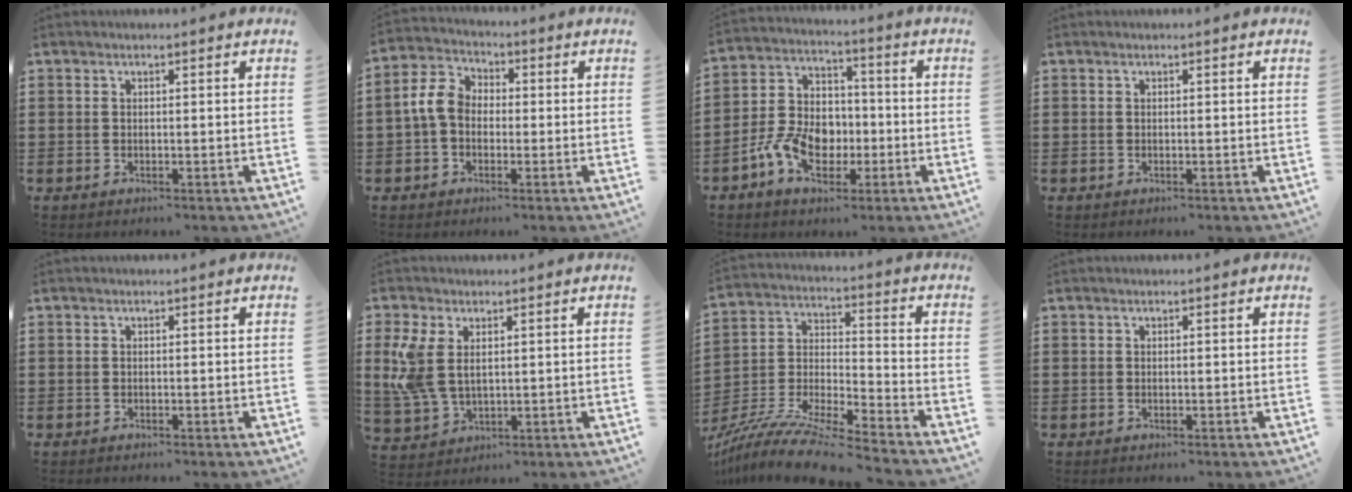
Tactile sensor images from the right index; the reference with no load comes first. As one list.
[{"total": 6.1, "force": [-0.6, 4.5, 4.1], "torque": [-0.111, 0.006, -0.021]}, {"total": 9.2, "force": [-2.8, 6.9, 5.5], "torque": [-0.127, 0.012, -0.052]}, {"total": 0.0}, {"total": 0.0}, {"total": 5.5, "force": [1.4, 3.4, 4.0], "torque": [-0.109, 0.000, 0.022]}, {"total": 9.7, "force": [-9.0, 0.2, 3.8], "torque": [-0.084, 0.000, -0.186]}, {"total": 0.0}]